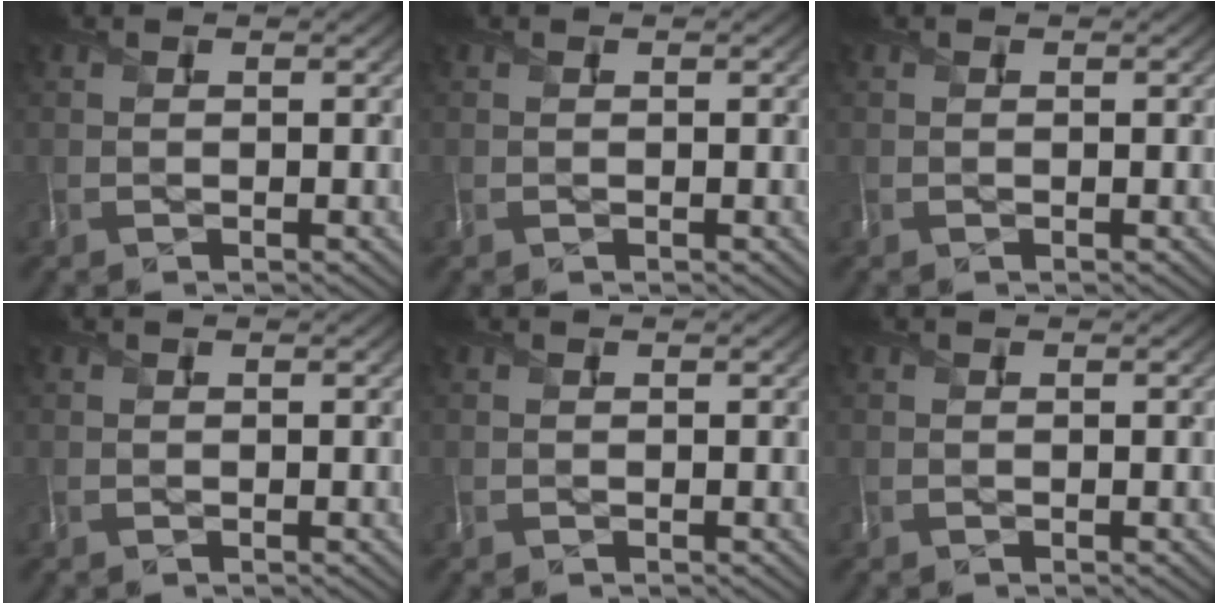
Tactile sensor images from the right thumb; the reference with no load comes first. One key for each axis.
{"total": 0.0}
{"total": 0.0}
{"total": 0.0}
{"total": 0.0}
{"total": 0.0}